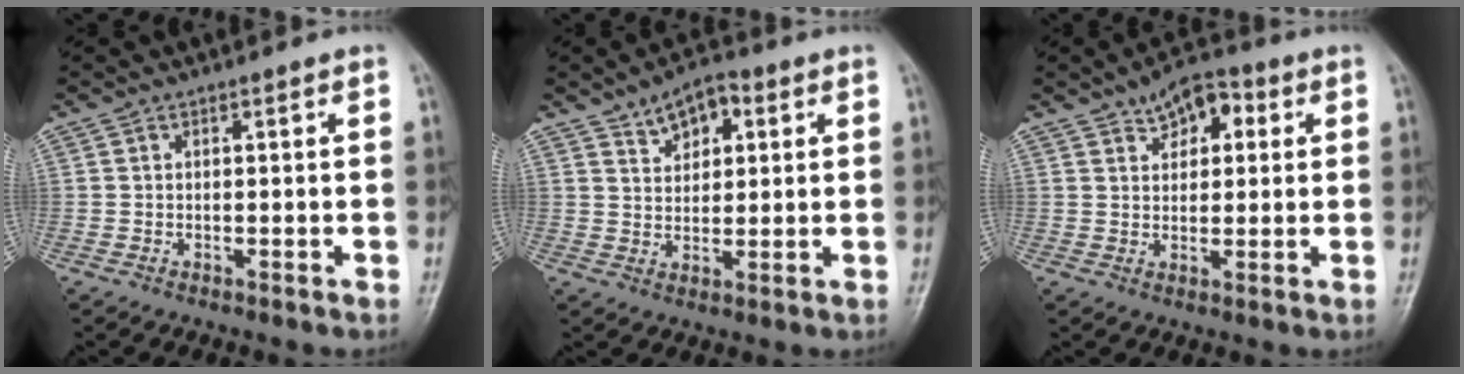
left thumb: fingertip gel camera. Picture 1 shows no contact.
{"total": 6.8, "force": [3.5, 4.1, 4.2], "torque": [-0.036, -0.011, 0.053]}
{"total": 7.3, "force": [3.1, 4.3, 5.0], "torque": [-0.040, 0.001, 0.039]}